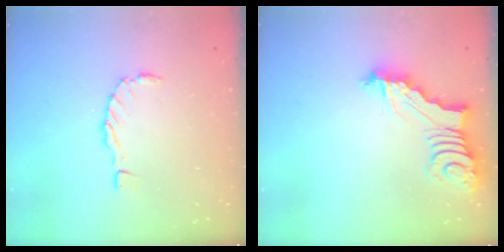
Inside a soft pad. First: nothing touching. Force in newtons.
{"total": 4.1, "press": 4.1, "slide": 0.2}